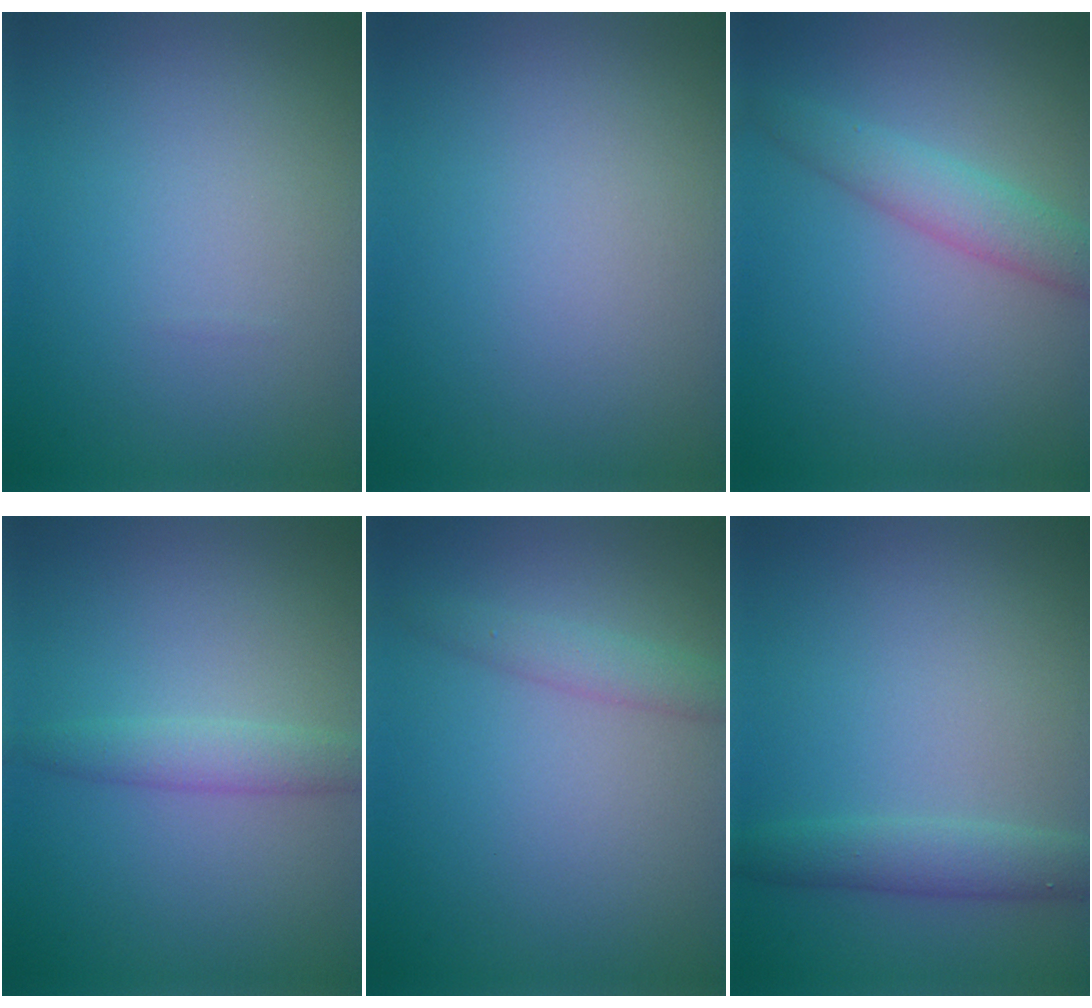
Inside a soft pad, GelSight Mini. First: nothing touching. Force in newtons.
{"total": 0.0}
{"total": 3.0, "press": 3.0, "slide": 0.1}
{"total": 2.1, "press": 2.1, "slide": 0.1}
{"total": 1.8, "press": 1.8, "slide": 0.0}
{"total": 2.6, "press": 2.6, "slide": 0.0}